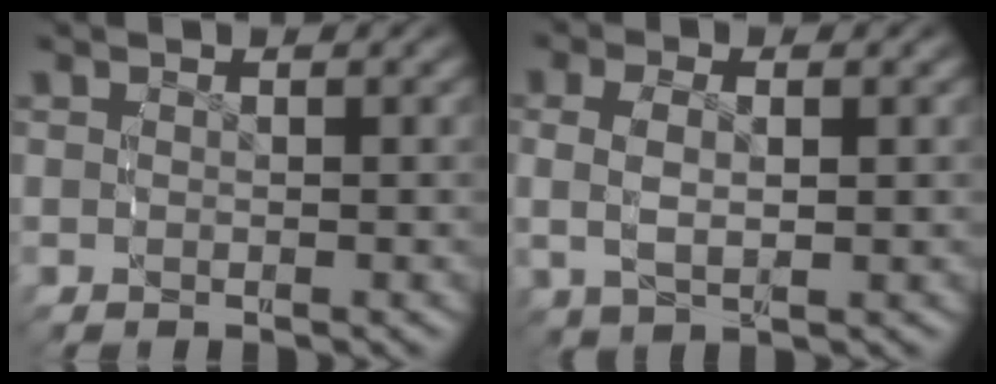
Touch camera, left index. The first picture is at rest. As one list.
[{"total": 3.8, "force": [0.4, 2.2, 3.0], "torque": [-0.071, 0.003, 0.009]}]